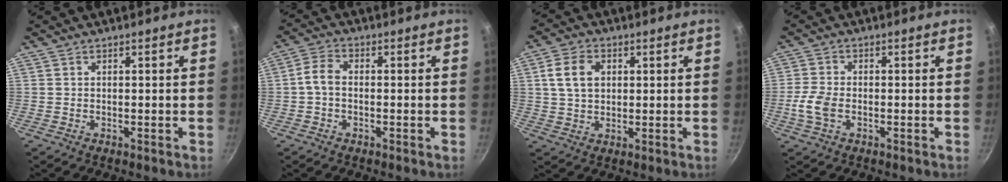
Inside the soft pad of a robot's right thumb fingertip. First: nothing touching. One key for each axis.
{"total": 4.1, "fx": -0.7, "fy": 2.8, "fz": 3.0, "tx": -0.065, "ty": 0.021, "tz": -0.022}
{"total": 7.2, "fx": 1.6, "fy": 5.2, "fz": 4.8, "tx": -0.073, "ty": 0.005, "tz": 0.027}
{"total": 5.2, "fx": -1.4, "fy": 3.2, "fz": 3.9, "tx": -0.088, "ty": 0.008, "tz": -0.032}